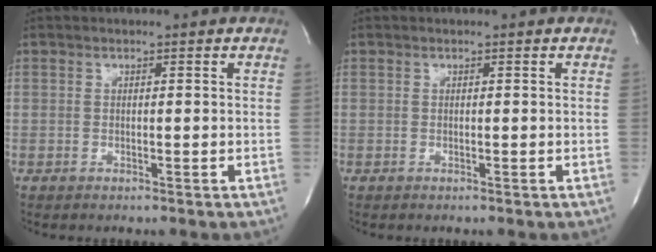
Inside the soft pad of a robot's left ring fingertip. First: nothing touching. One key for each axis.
{"total": 0.0}